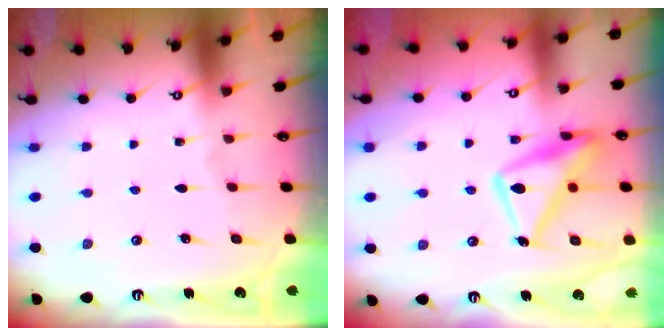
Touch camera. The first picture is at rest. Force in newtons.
{"total": 16.3, "press": 16.2, "slide": 1.4}